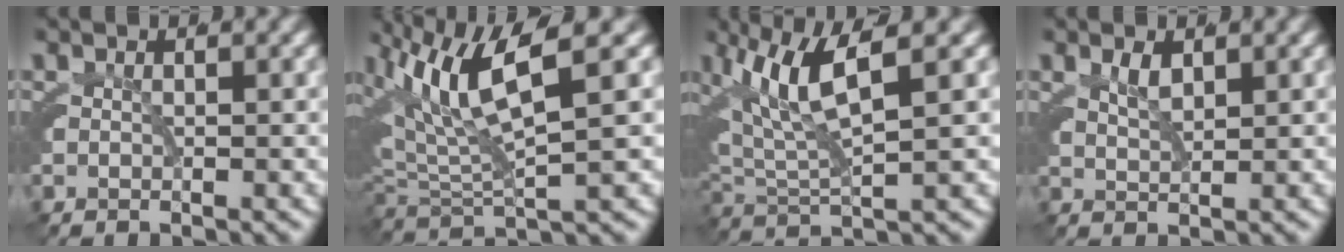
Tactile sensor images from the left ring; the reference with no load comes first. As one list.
[{"total": 7.2, "force": [2.4, 3.3, 5.9], "torque": [-0.118, 0.006, 0.042]}, {"total": 6.7, "force": [2.6, 2.7, 5.5], "torque": [-0.106, 0.009, 0.043]}, {"total": 0.6, "force": [0.3, -0.2, 0.5], "torque": [-0.008, -0.007, 0.013]}]